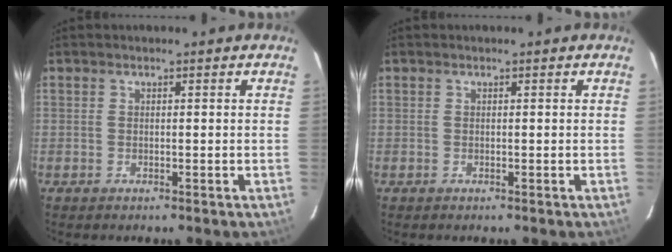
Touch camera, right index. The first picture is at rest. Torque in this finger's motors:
{"motor_torque": [0.00, 0.00, 0.03, 0.00]}